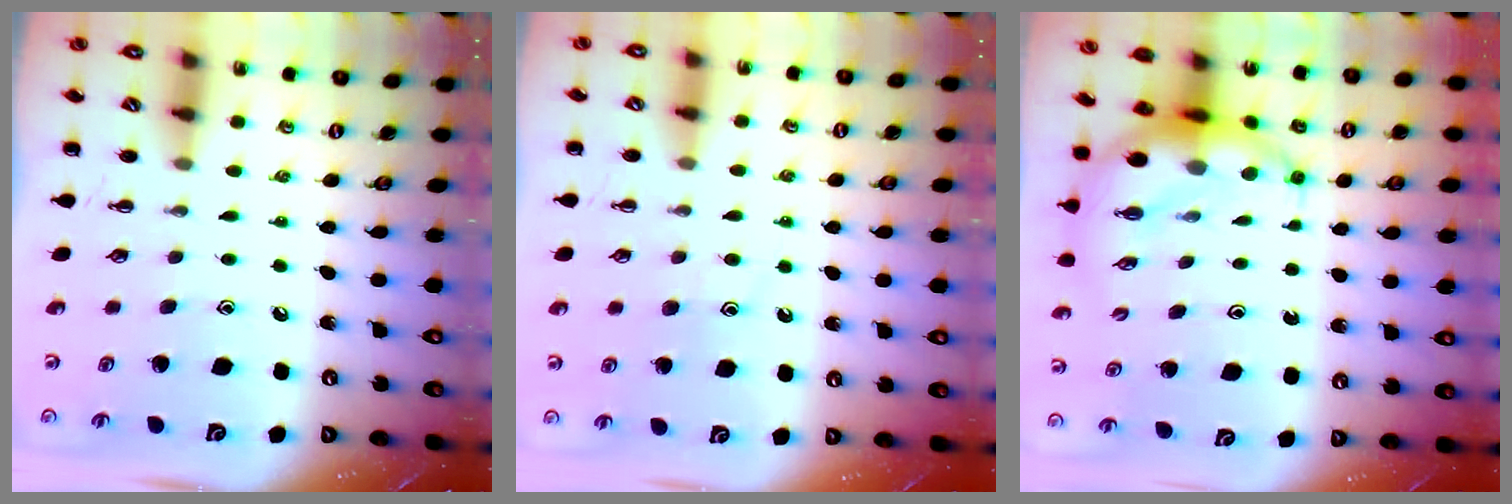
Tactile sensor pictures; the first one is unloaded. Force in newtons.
{"total": 7.2, "press": 7.2, "slide": 1.1}
{"total": 9.0, "press": 8.6, "slide": 2.3}